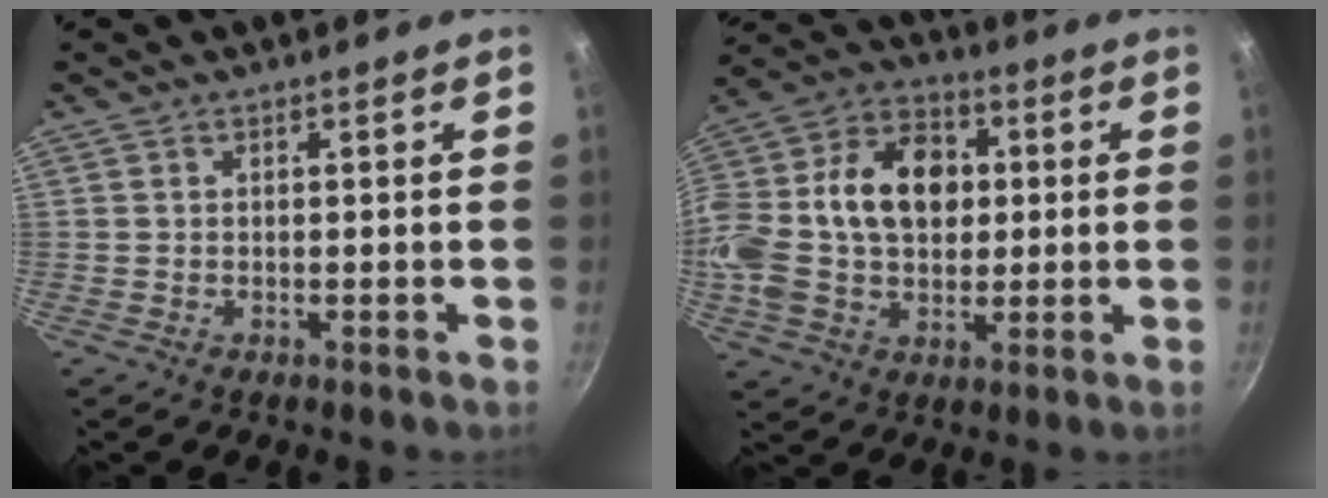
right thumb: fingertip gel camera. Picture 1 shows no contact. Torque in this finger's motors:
{"motor_torque": [2.13, 2.88, 1.17, -0.69, 0.21]}